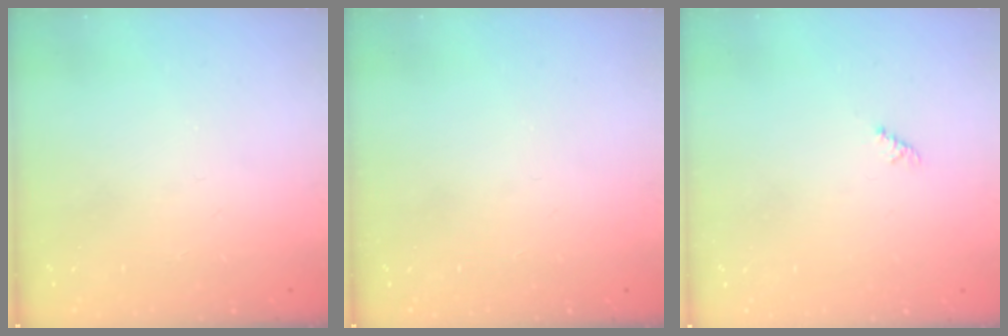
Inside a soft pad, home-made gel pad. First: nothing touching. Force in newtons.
{"total": 0.0}
{"total": 1.1, "press": 1.1, "slide": 0.3}